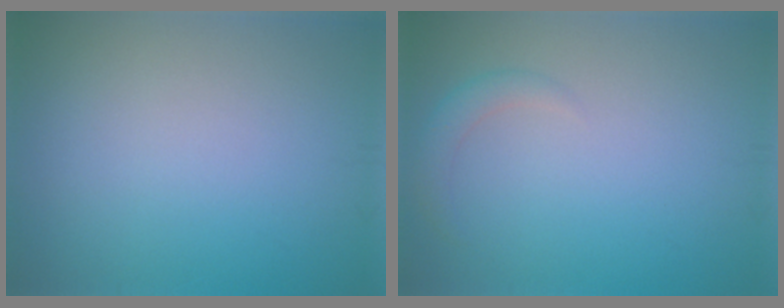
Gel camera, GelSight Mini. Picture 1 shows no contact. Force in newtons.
{"total": 1.5, "press": 1.5, "slide": 0.1}